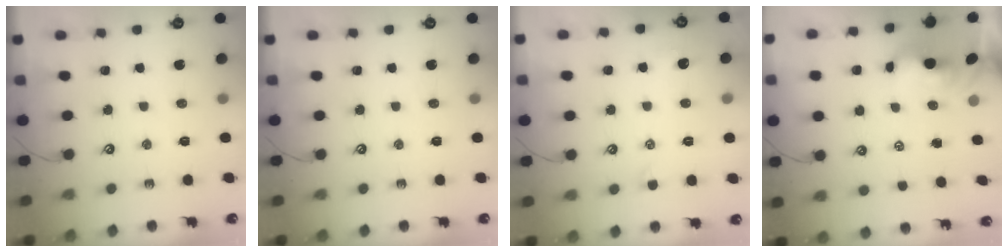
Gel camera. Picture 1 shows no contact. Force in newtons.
{"total": 0.0}
{"total": 1.0, "press": 0.9, "slide": 0.6}
{"total": 1.0, "press": 0.7, "slide": 0.7}